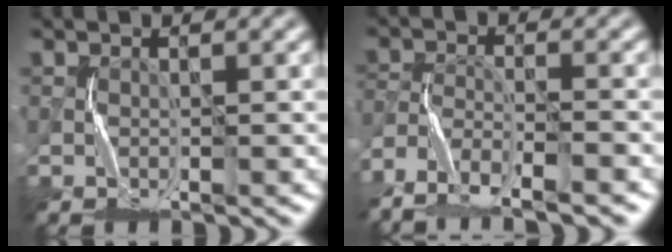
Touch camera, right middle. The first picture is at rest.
{"total": 6.9, "force": [-6.4, 1.2, 2.3], "torque": [-0.038, -0.011, -0.114]}